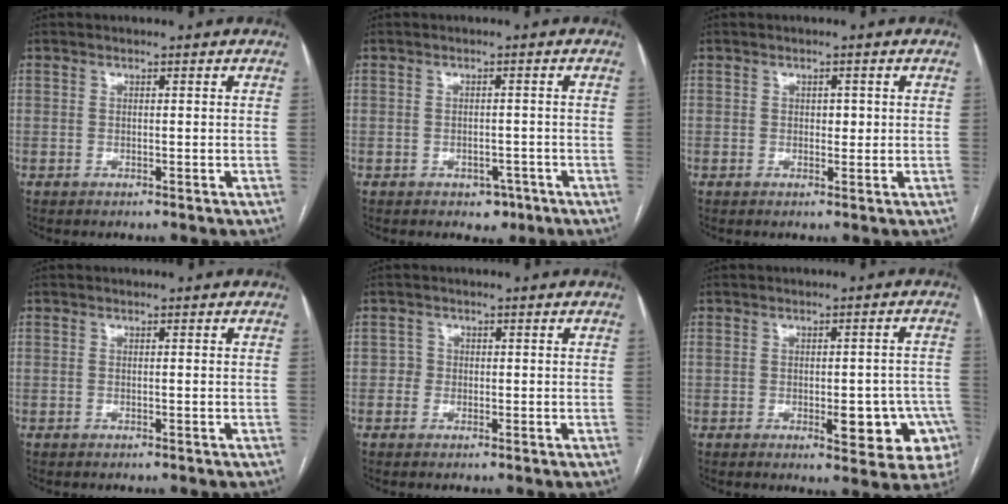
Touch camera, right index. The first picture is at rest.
{"total": 2.8, "force": [-1.6, 1.9, 1.1], "torque": [-0.005, 0.005, -0.014]}
{"total": 1.5, "force": [0.2, 0.9, 1.1], "torque": [-0.011, 0.001, 0.002]}
{"total": 0.0}
{"total": 1.3, "force": [-0.2, 1.3, 0.1], "torque": [0.009, 0.006, -0.007]}
{"total": 10.1, "force": [-3.4, 3.8, 8.7], "torque": [-0.085, 0.021, -0.035]}